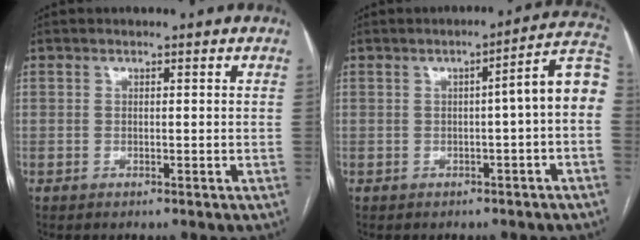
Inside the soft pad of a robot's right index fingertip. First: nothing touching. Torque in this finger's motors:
{"motor_torque": [1.08, -0.02, 0.44, 0.09]}